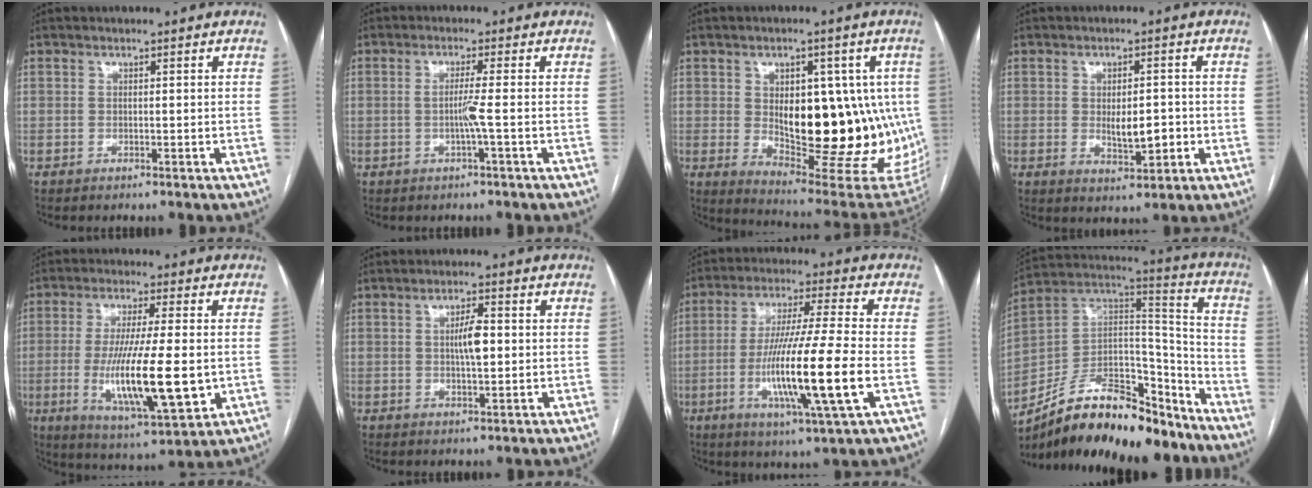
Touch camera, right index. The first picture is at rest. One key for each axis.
{"total": 2.8, "fx": -0.7, "fy": -0.9, "fz": 2.6, "tx": -0.050, "ty": -0.002, "tz": -0.013}
{"total": 21.4, "fx": -0.4, "fy": 8.9, "fz": 19.4, "tx": -0.217, "ty": 0.002, "tz": 0.025}
{"total": 5.3, "fx": -0.6, "fy": 2.0, "fz": 4.9, "tx": -0.077, "ty": -0.006, "tz": -0.002}
{"total": 16.0, "fx": -2.5, "fy": 2.5, "fz": 15.6, "tx": -0.286, "ty": -0.025, "tz": -0.033}
{"total": 4.4, "fx": 0.4, "fy": 1.0, "fz": 4.2, "tx": -0.074, "ty": 0.004, "tz": 0.007}
{"total": 16.6, "fx": -3.9, "fy": -0.2, "fz": 16.2, "tx": -0.307, "ty": -0.017, "tz": -0.074}
{"total": 22.8, "fx": -18.2, "fy": 8.0, "fz": 11.2, "tx": -0.187, "ty": 0.036, "tz": -0.307}